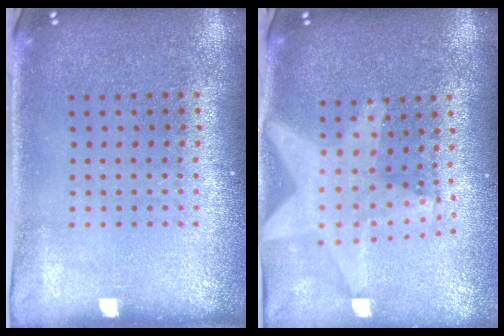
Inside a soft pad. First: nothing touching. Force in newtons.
{"total": 2.2, "press": 1.7, "slide": 1.3}